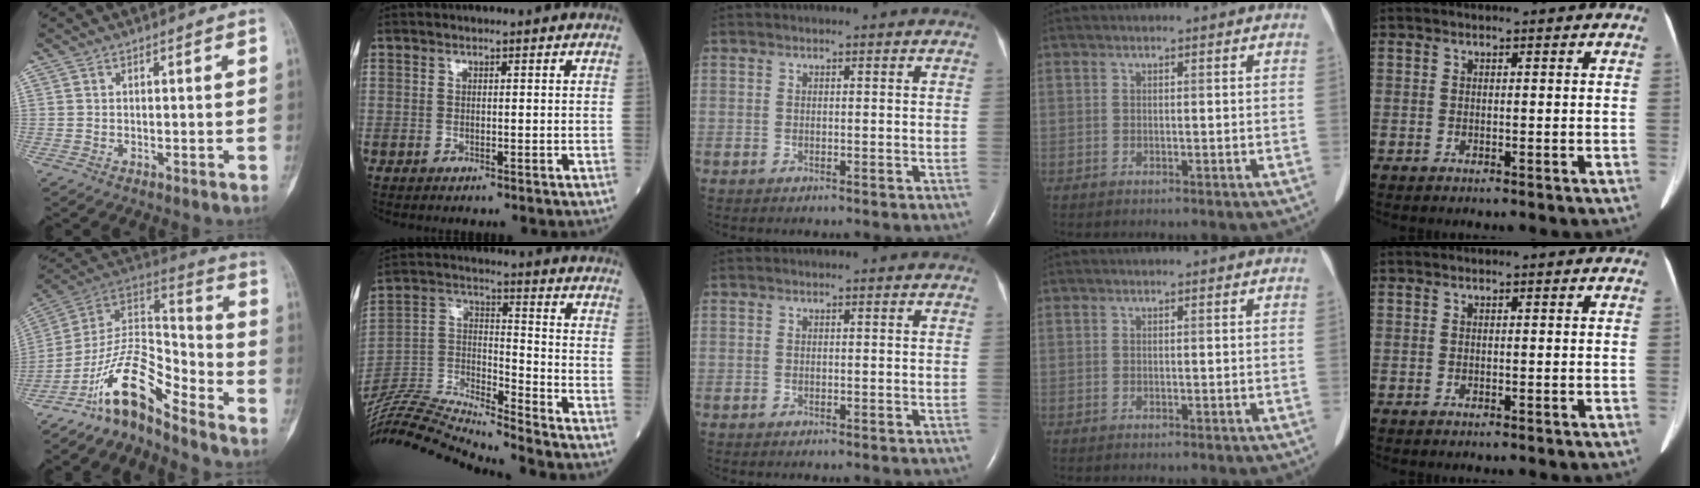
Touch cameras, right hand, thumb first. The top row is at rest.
{"thumb": {"total": 14.2, "force": [-10.6, 4.2, 8.6], "torque": [-0.149, 0.109, -0.200]}, "index": {"total": 19.7, "force": [-18.7, -1.4, 6.0], "torque": [-0.121, 0.007, -0.337]}}